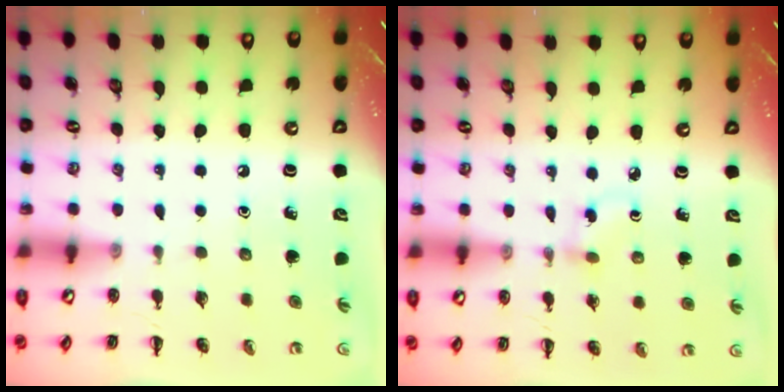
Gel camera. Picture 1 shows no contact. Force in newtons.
{"total": 1.6, "press": 1.4, "slide": 0.8}